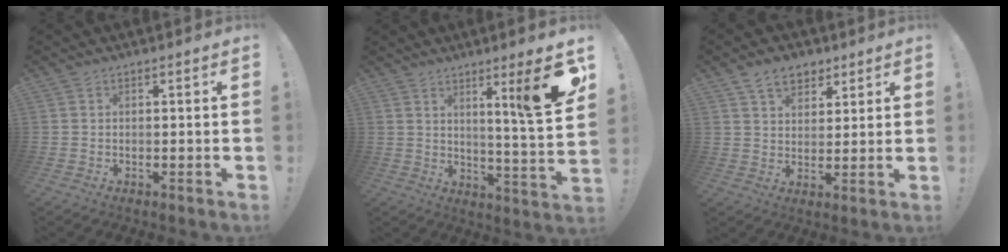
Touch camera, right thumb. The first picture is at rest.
{"total": 12.8, "force": [6.4, -1.1, 11.0], "torque": [-0.150, -0.051, 0.078]}
{"total": 8.1, "force": [5.1, 5.3, 3.4], "torque": [-0.048, -0.021, 0.096]}